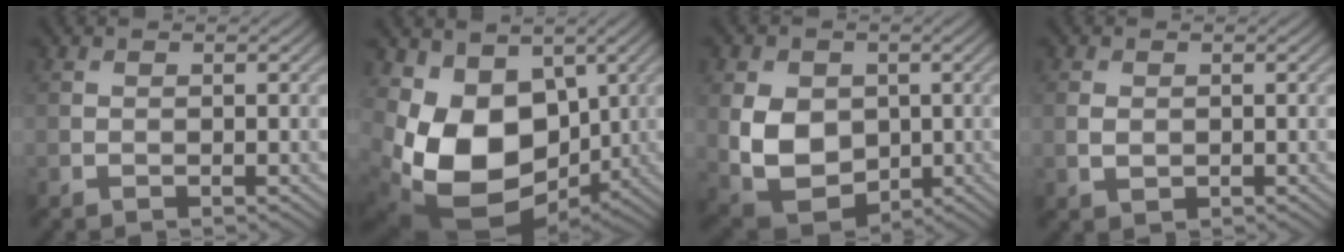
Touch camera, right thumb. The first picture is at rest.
{"total": 12.4, "force": [0.5, 9.2, 8.2], "torque": [-0.193, -0.035, 0.012]}
{"total": 9.2, "force": [0.0, 7.1, 5.9], "torque": [-0.141, -0.011, -0.002]}
{"total": 1.7, "force": [0.0, 1.3, 1.1], "torque": [-0.028, -0.002, 0.001]}